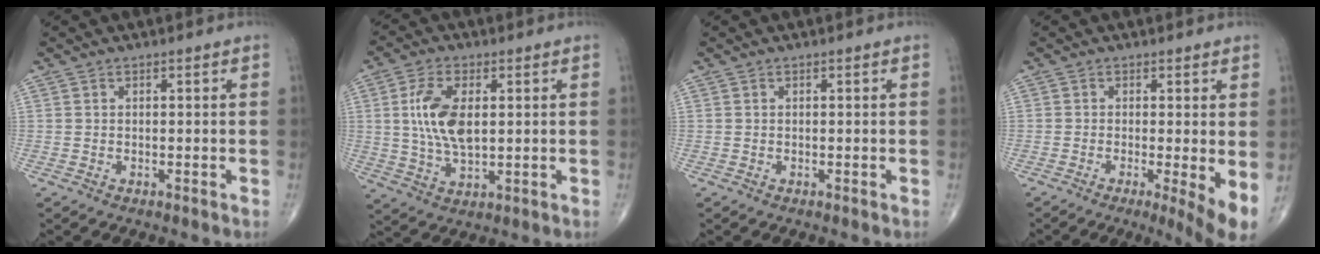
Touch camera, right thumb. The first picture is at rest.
{"total": 10.4, "force": [1.7, 5.2, 8.9], "torque": [-0.181, -0.007, 0.037]}
{"total": 0.0}
{"total": 6.2, "force": [-0.8, 1.2, 6.0], "torque": [-0.096, -0.019, -0.017]}